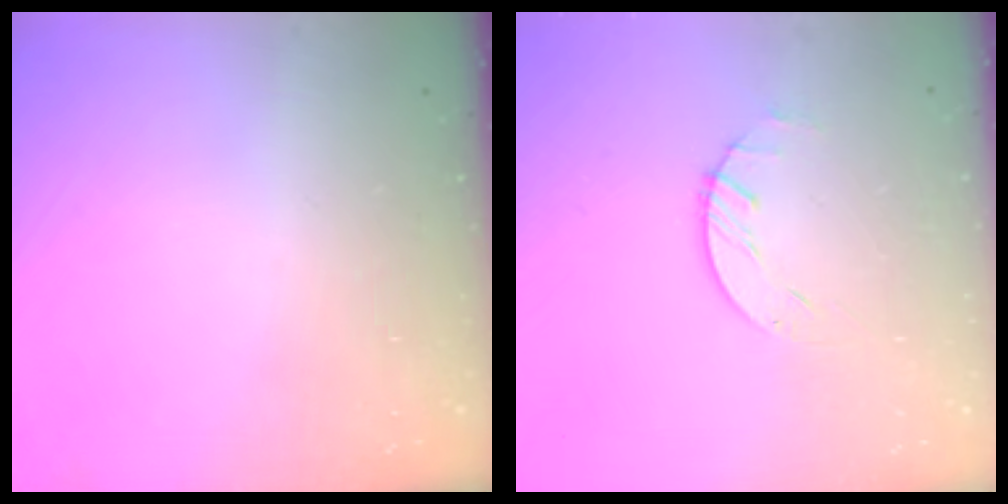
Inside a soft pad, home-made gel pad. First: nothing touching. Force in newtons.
{"total": 0.6, "press": 0.6, "slide": 0.2}